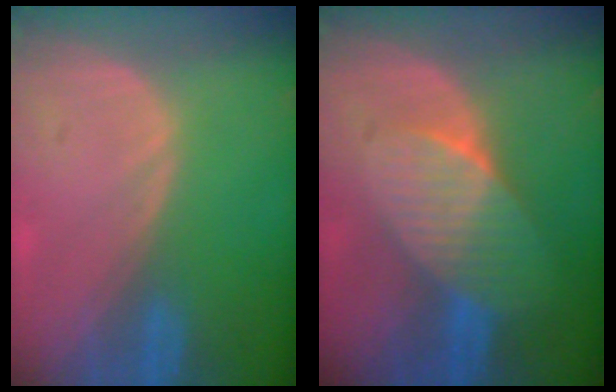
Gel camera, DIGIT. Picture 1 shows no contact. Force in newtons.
{"total": 7.4, "press": 6.7, "slide": 3.2}